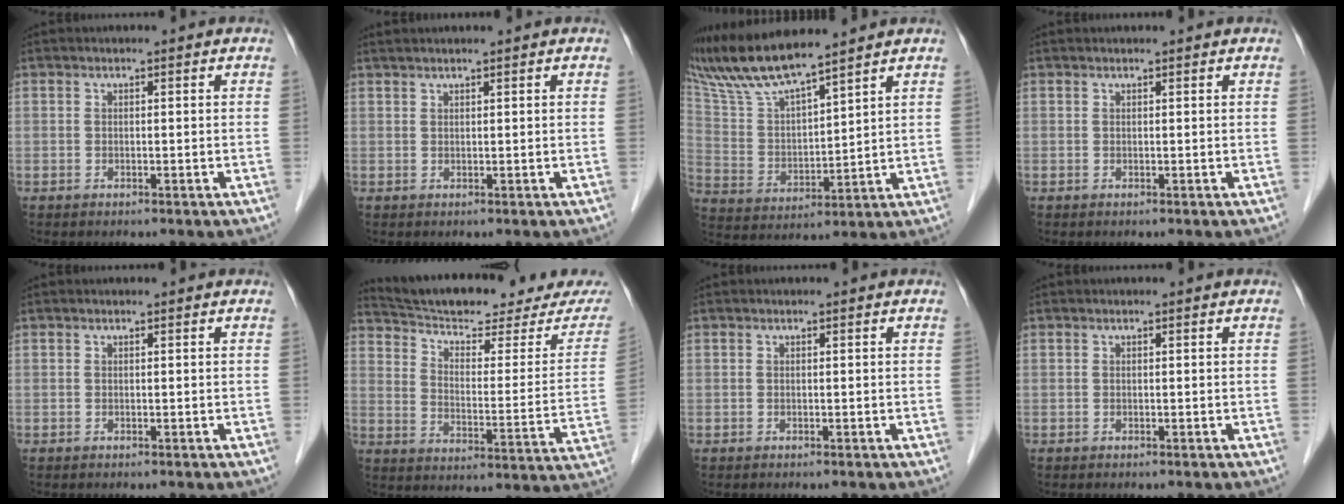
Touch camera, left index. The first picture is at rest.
{"total": 2.4, "force": [2.1, -0.1, 1.2], "torque": [-0.016, 0.024, 0.039]}
{"total": 12.9, "force": [11.6, 0.2, 5.5], "torque": [-0.124, 0.013, 0.236]}
{"total": 1.3, "force": [1.2, 0.0, 0.4], "torque": [-0.009, 0.015, 0.018]}
{"total": 0.0}
{"total": 21.6, "force": [19.9, 2.5, 8.2], "torque": [-0.120, -0.042, 0.269]}
{"total": 0.0}
{"total": 0.0}